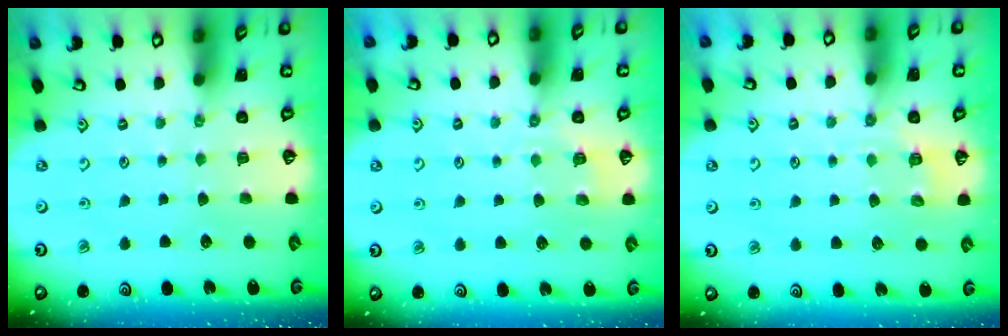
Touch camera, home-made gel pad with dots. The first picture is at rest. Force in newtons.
{"total": 3.0, "press": 2.5, "slide": 1.6}
{"total": 4.8, "press": 4.5, "slide": 1.7}